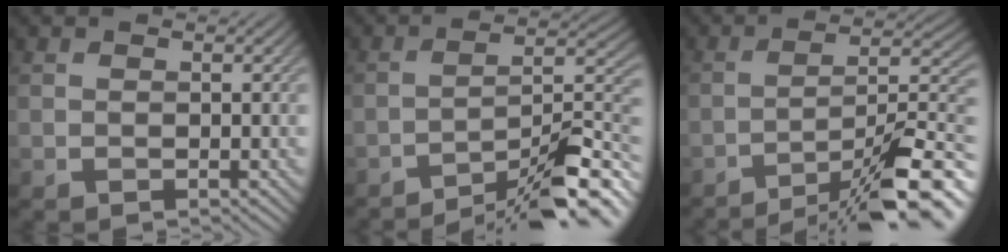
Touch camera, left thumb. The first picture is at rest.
{"total": 12.1, "force": [-8.9, 2.4, 7.8], "torque": [-0.115, 0.015, -0.138]}
{"total": 14.0, "force": [-9.6, 2.7, 9.8], "torque": [-0.149, 0.014, -0.145]}